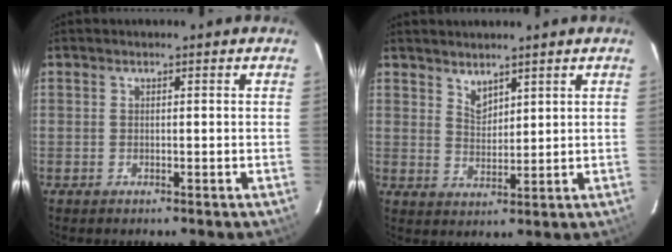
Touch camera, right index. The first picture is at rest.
{"total": 3.5, "force": [2.9, 1.4, 1.2], "torque": [-0.017, -0.001, 0.054]}